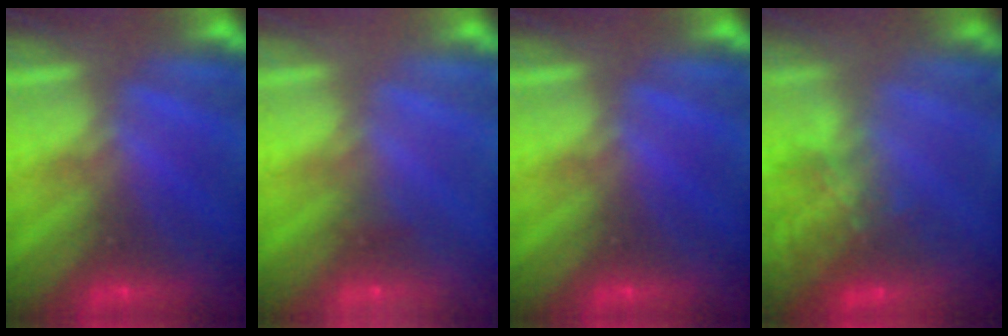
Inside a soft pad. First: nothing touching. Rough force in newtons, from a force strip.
{"total": 1.9}
{"total": 0.0}
{"total": 7.9}